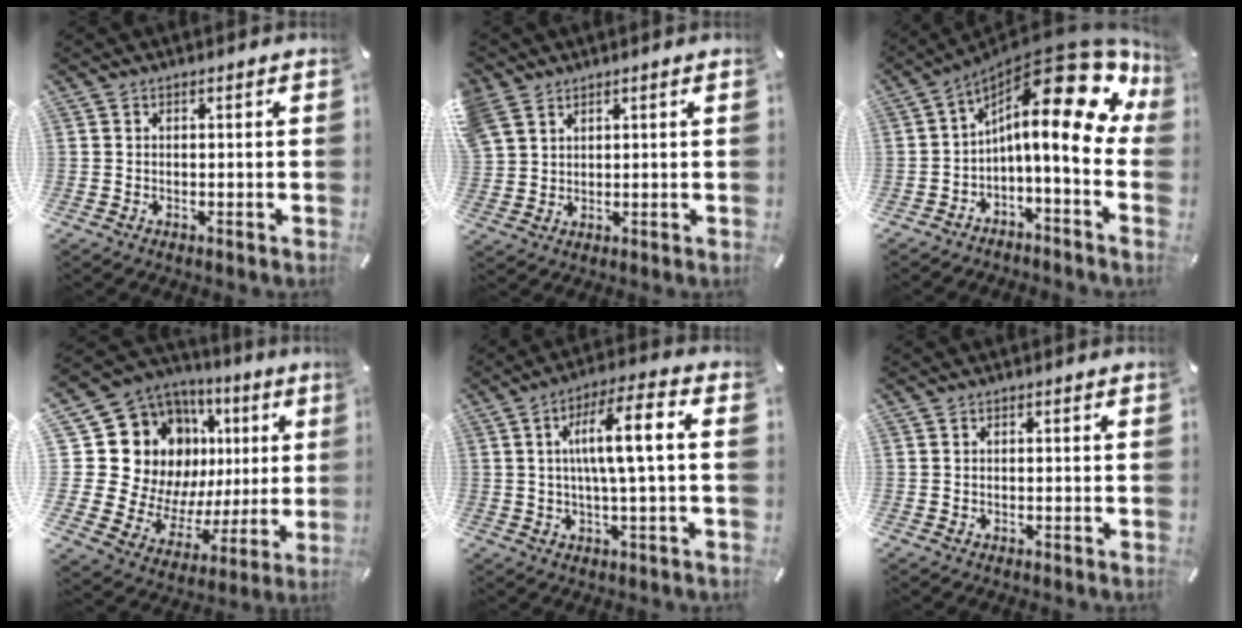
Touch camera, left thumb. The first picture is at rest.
{"total": 5.6, "force": [3.5, 4.1, 1.6], "torque": [-0.058, -0.006, 0.066]}
{"total": 20.9, "force": [8.4, 6.3, 18.0], "torque": [-0.285, -0.079, 0.136]}
{"total": 20.9, "force": [7.6, 16.2, 10.7], "torque": [-0.202, -0.072, 0.169]}
{"total": 11.3, "force": [1.5, 2.2, 11.0], "torque": [-0.193, 0.010, 0.020]}
{"total": 0.0}